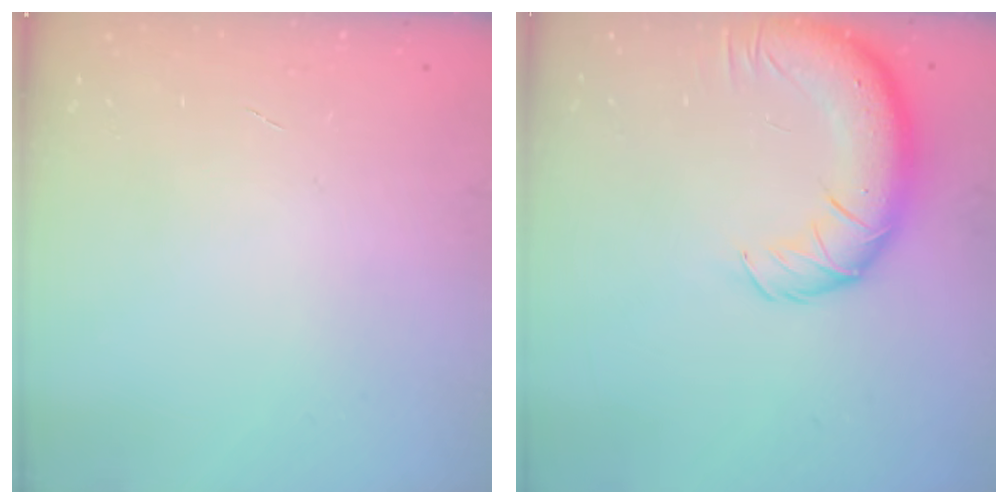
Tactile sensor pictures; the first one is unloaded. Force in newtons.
{"total": 13.9, "press": 13.6, "slide": 2.8}